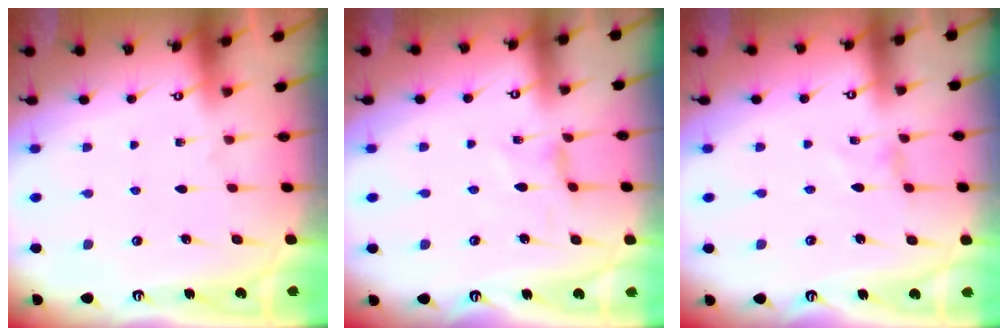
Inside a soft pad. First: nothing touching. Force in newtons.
{"total": 1.8, "press": 1.7, "slide": 0.4}
{"total": 0.0}